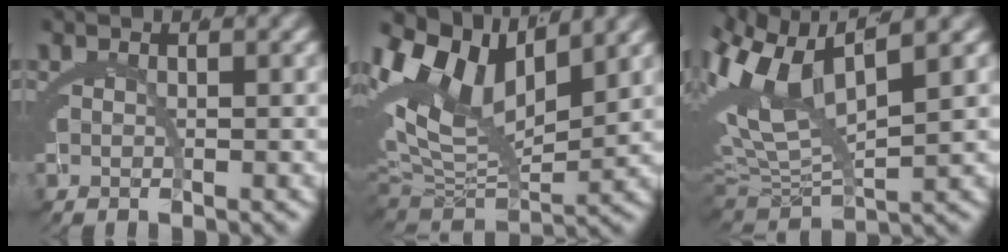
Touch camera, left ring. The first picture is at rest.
{"total": 11.4, "force": [2.6, 7.4, 8.3], "torque": [-0.172, -0.006, 0.045]}
{"total": 8.7, "force": [2.0, 5.2, 6.6], "torque": [-0.145, 0.000, 0.034]}